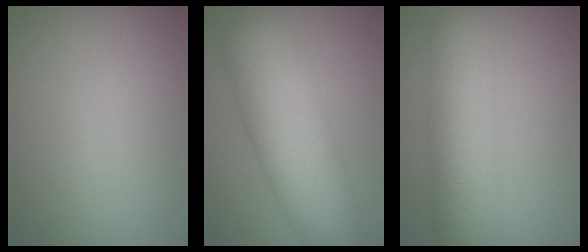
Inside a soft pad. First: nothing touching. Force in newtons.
{"total": 9.7, "press": 9.7, "slide": 0.2}
{"total": 6.5, "press": 6.5, "slide": 0.1}